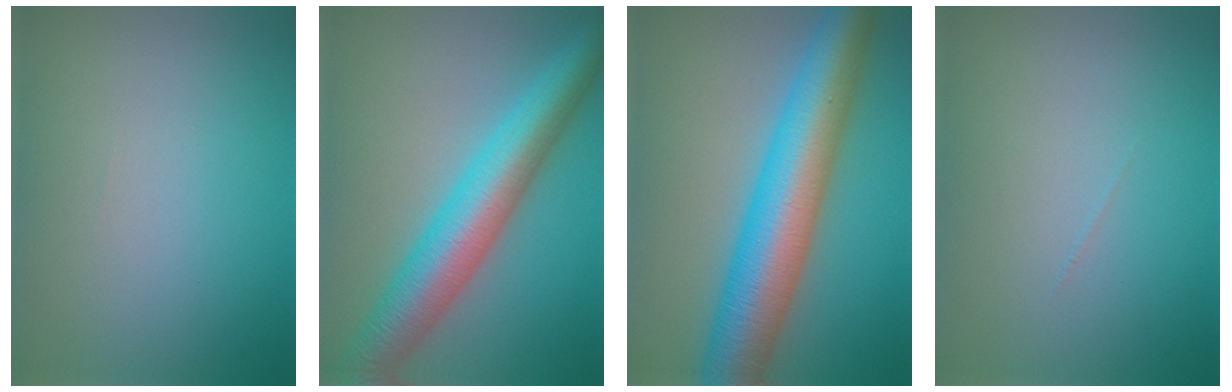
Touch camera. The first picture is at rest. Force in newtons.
{"total": 8.4, "press": 8.4, "slide": 0.1}
{"total": 10.8, "press": 10.8, "slide": 0.2}
{"total": 0.0}